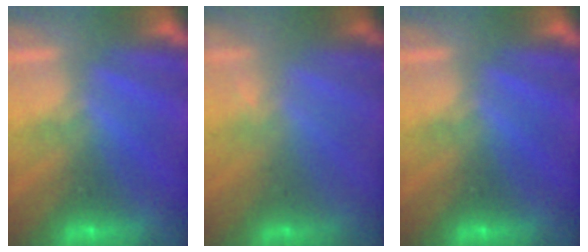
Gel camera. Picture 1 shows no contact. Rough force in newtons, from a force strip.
{"total": 1.5}
{"total": 0.0}